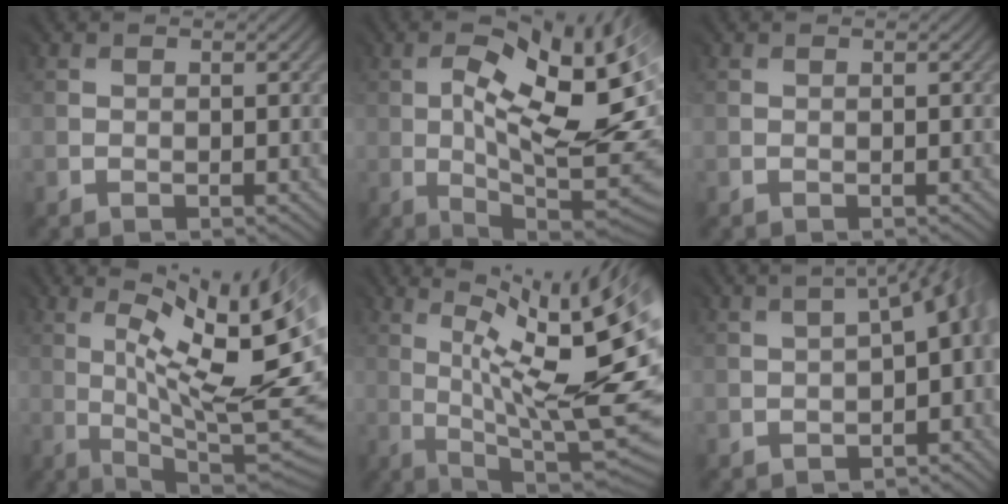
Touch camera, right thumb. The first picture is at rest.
{"total": 17.3, "force": [0.6, 6.3, 16.1], "torque": [-0.227, 0.003, 0.011]}
{"total": 0.0}
{"total": 13.6, "force": [2.0, 3.4, 13.0], "torque": [-0.194, 0.015, 0.055]}
{"total": 15.8, "force": [1.8, 3.9, 15.2], "torque": [-0.216, 0.012, 0.058]}
{"total": 5.8, "force": [-2.4, 2.5, 4.7], "torque": [-0.044, -0.010, -0.021]}